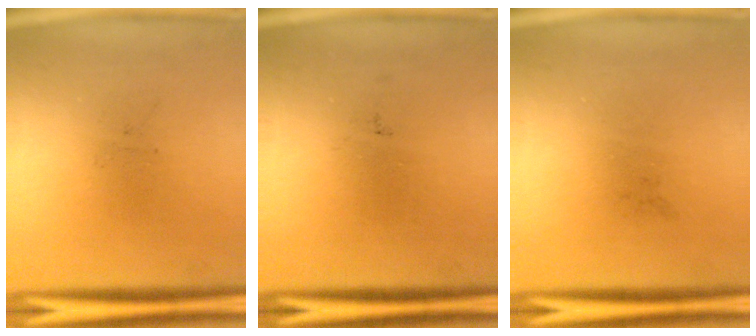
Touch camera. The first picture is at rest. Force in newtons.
{"total": 0.0}
{"total": 0.0}